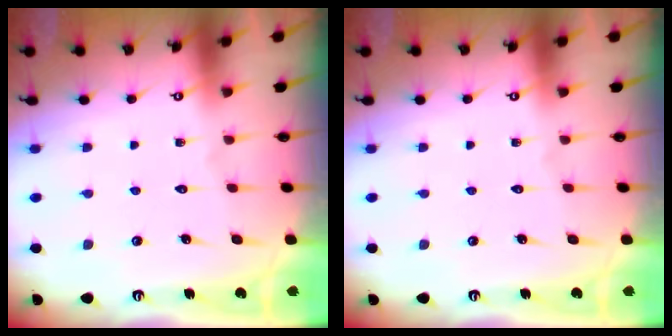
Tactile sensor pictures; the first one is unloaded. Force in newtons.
{"total": 0.0}